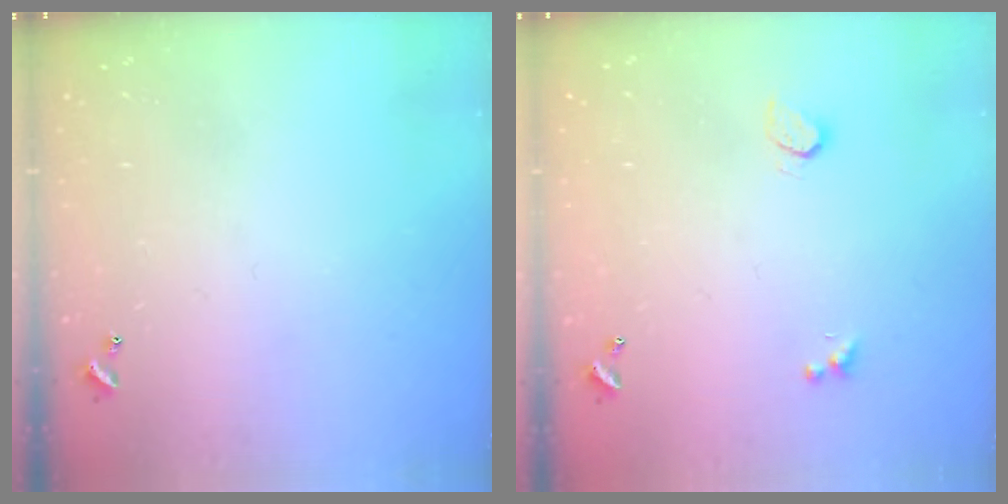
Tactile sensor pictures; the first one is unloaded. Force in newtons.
{"total": 0.9, "press": 0.8, "slide": 0.4}